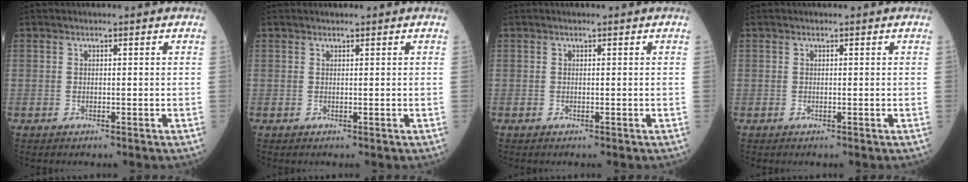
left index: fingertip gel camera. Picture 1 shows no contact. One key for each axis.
{"total": 0.0}
{"total": 0.0}
{"total": 0.0}